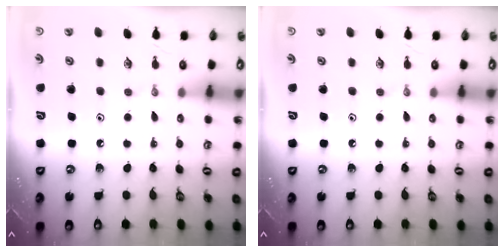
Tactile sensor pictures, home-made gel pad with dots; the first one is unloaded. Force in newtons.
{"total": 0.0}